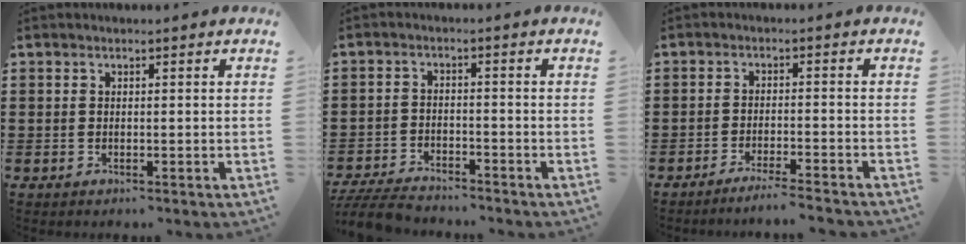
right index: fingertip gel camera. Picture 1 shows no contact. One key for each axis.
{"total": 4.8, "fx": -4.6, "fy": 0.6, "fz": 1.0, "tx": -0.030, "ty": -0.003, "tz": -0.095}
{"total": 3.0, "fx": -2.9, "fy": -0.5, "fz": 0.9, "tx": -0.016, "ty": -0.003, "tz": -0.057}